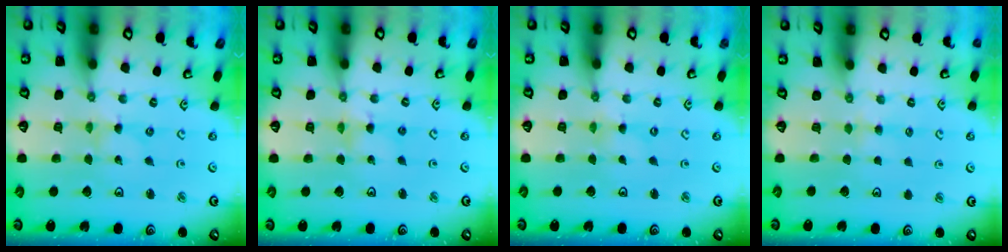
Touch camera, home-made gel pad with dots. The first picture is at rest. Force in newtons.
{"total": 2.6, "press": 2.6, "slide": 0.3}
{"total": 0.0}
{"total": 2.8, "press": 2.7, "slide": 0.5}